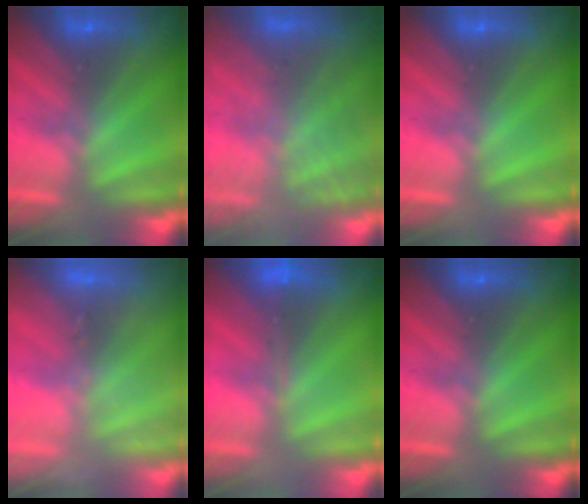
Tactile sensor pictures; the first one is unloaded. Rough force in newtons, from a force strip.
{"total": 8.9}
{"total": 0.0}
{"total": 2.4}
{"total": 1.8}
{"total": 0.0}